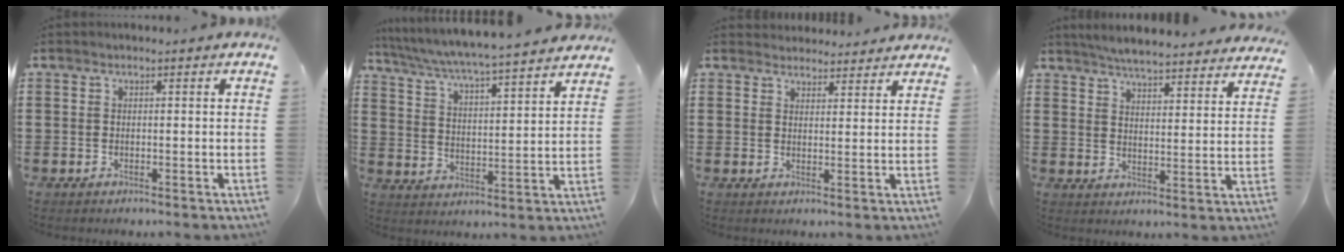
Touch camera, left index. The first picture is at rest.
{"total": 4.3, "force": [4.0, -0.6, 1.4], "torque": [-0.049, -0.036, 0.061]}
{"total": 3.1, "force": [3.0, 0.6, -0.1], "torque": [-0.009, -0.009, 0.057]}
{"total": 4.8, "force": [4.8, -0.4, 0.8], "torque": [-0.037, -0.029, 0.082]}